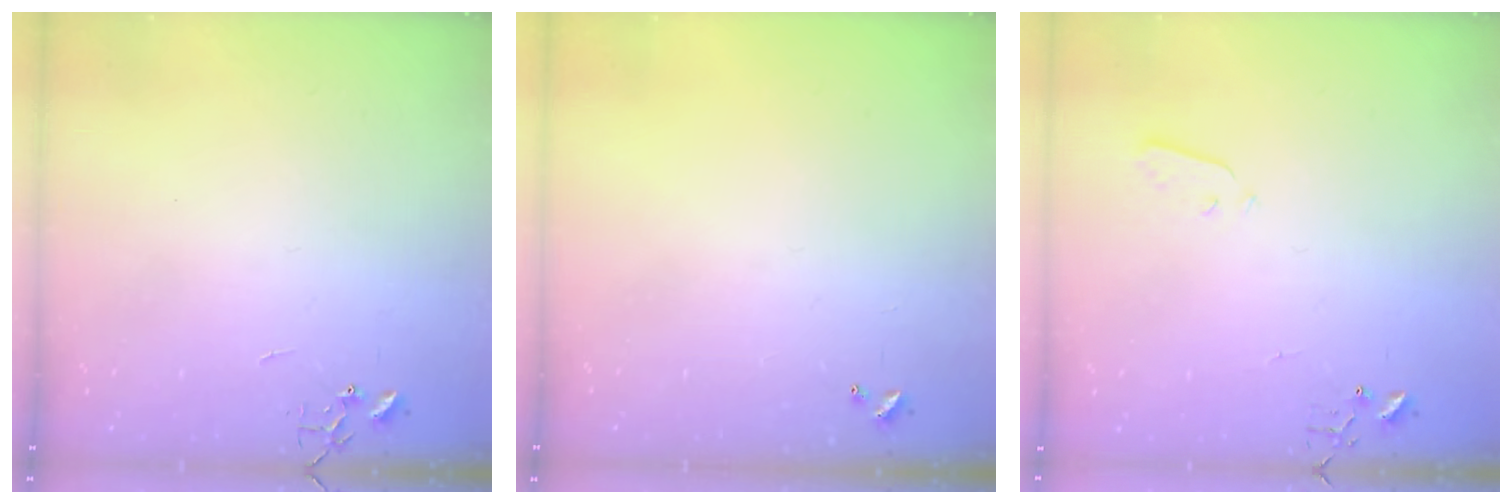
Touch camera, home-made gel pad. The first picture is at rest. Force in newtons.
{"total": 0.0}
{"total": 3.0, "press": 3.0, "slide": 0.3}